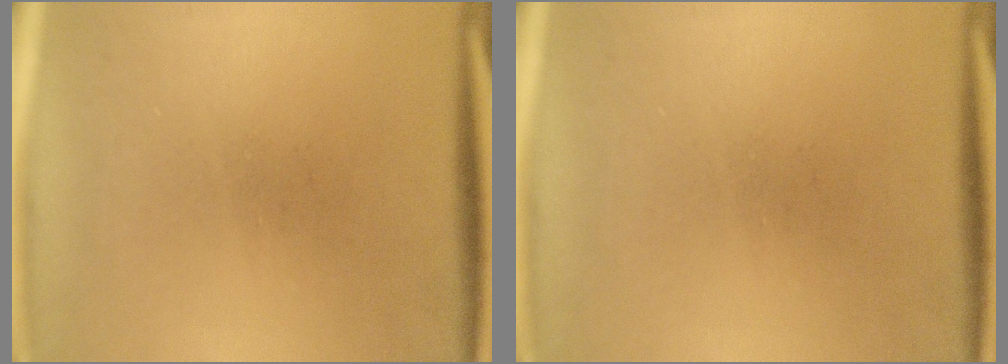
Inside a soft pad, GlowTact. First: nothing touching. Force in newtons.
{"total": 0.0}